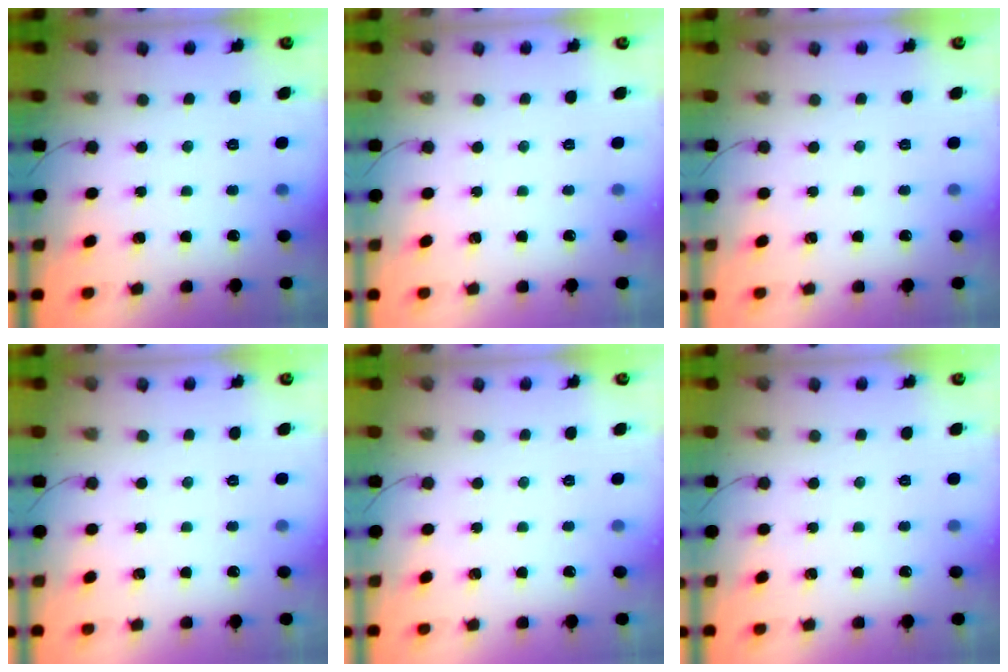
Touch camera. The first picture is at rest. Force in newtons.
{"total": 0.0}
{"total": 0.0}
{"total": 0.0}
{"total": 0.0}
{"total": 0.0}